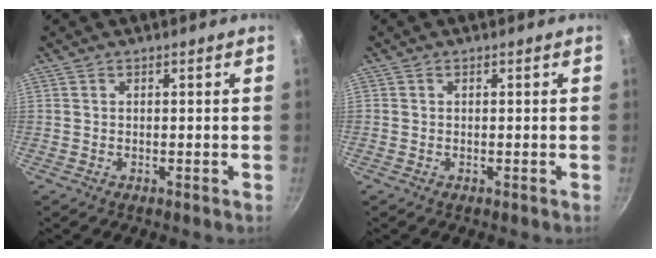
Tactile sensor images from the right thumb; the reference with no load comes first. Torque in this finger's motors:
{"motor_torque": [0.19, 0.06, -0.34, 0.18, -0.02]}